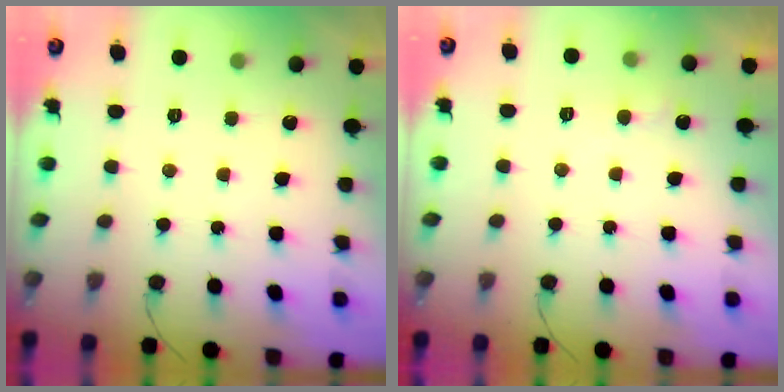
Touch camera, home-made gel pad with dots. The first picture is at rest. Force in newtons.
{"total": 4.9, "press": 4.8, "slide": 0.5}